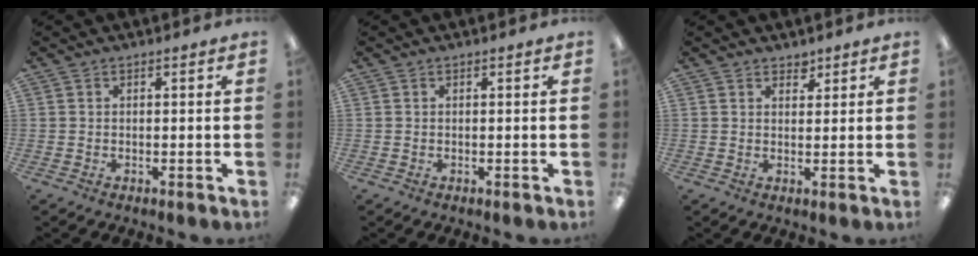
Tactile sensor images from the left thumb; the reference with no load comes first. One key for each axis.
{"total": 0.0}
{"total": 2.5, "fx": 2.1, "fy": 1.4, "fz": 0.3, "tx": 0.007, "ty": -0.010, "tz": 0.037}